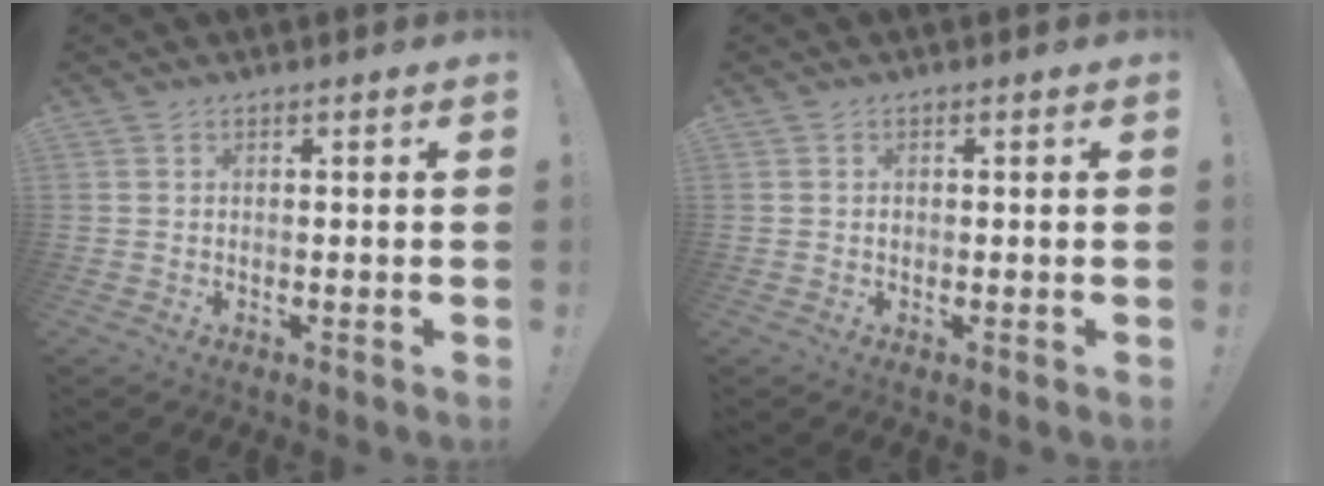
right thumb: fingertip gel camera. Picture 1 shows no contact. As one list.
[{"total": 0.6, "force": [-0.2, 0.5, 0.2], "torque": [-0.001, 0.002, -0.006]}]